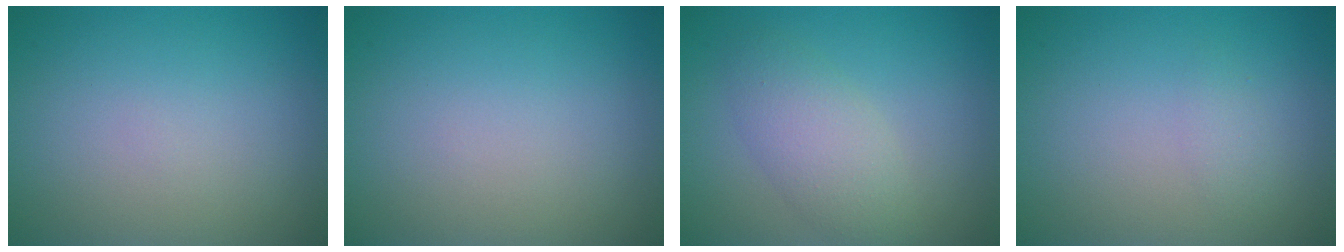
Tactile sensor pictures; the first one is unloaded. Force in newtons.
{"total": 0.0}
{"total": 3.6, "press": 3.5, "slide": 0.2}
{"total": 0.9, "press": 0.9, "slide": 0.1}